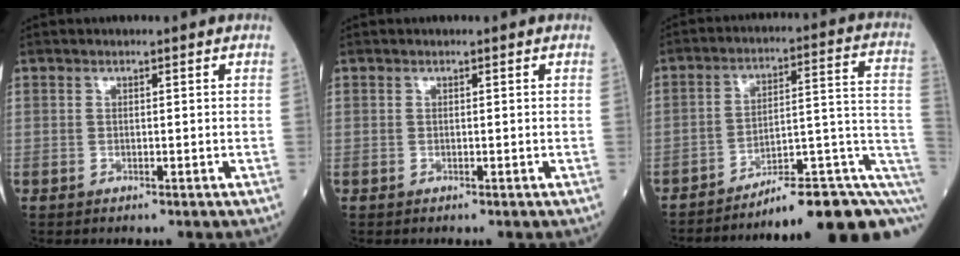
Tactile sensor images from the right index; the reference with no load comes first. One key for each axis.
{"total": 0.0}
{"total": 16.6, "fx": -9.7, "fy": 2.1, "fz": 13.4, "tx": -0.116, "ty": 0.059, "tz": -0.136}